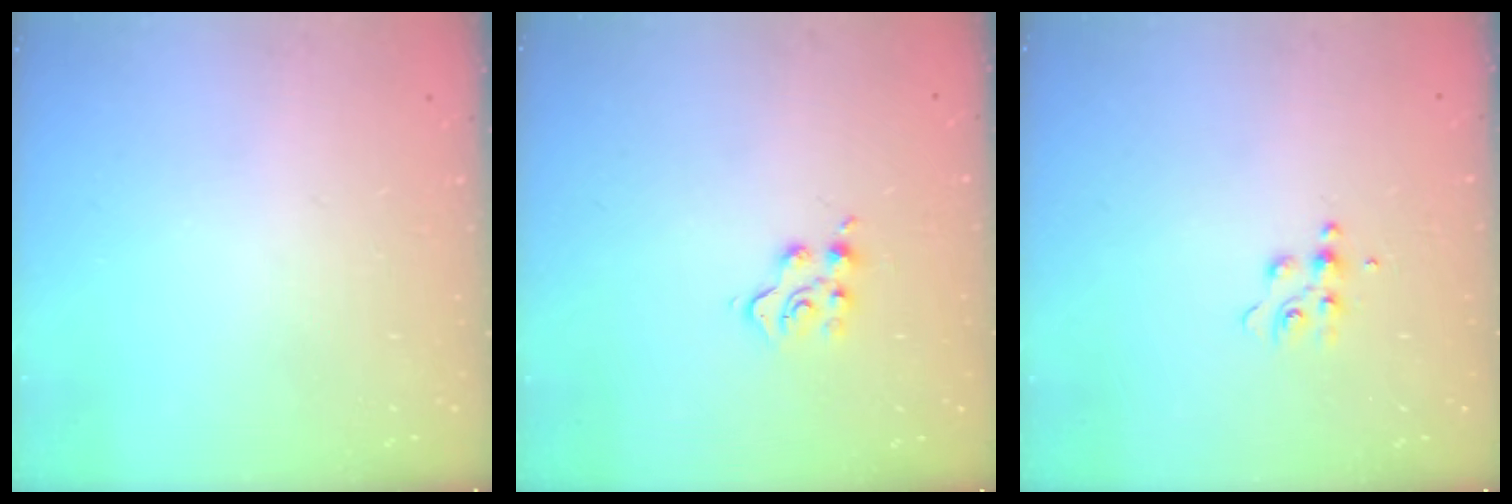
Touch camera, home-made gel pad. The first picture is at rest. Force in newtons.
{"total": 5.2, "press": 5.2, "slide": 0.6}
{"total": 5.6, "press": 5.5, "slide": 0.8}